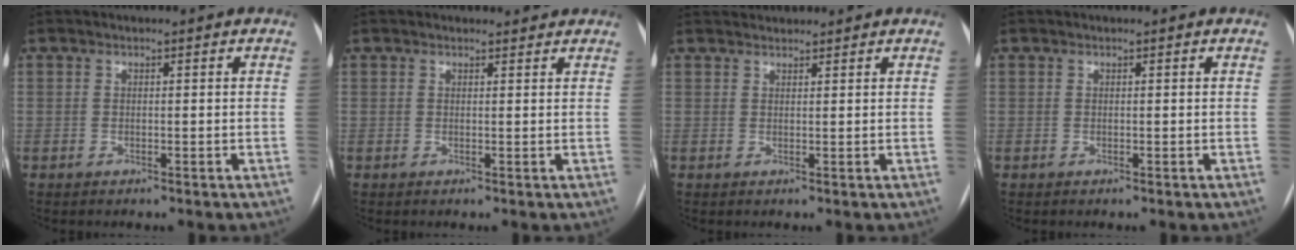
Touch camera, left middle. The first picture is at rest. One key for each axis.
{"total": 2.3, "fx": 2.2, "fy": 0.6, "fz": 0.1, "tx": -0.005, "ty": 0.008, "tz": 0.022}
{"total": 2.8, "fx": 2.8, "fy": 0.4, "fz": 0.1, "tx": -0.004, "ty": 0.030, "tz": 0.048}
{"total": 0.0}